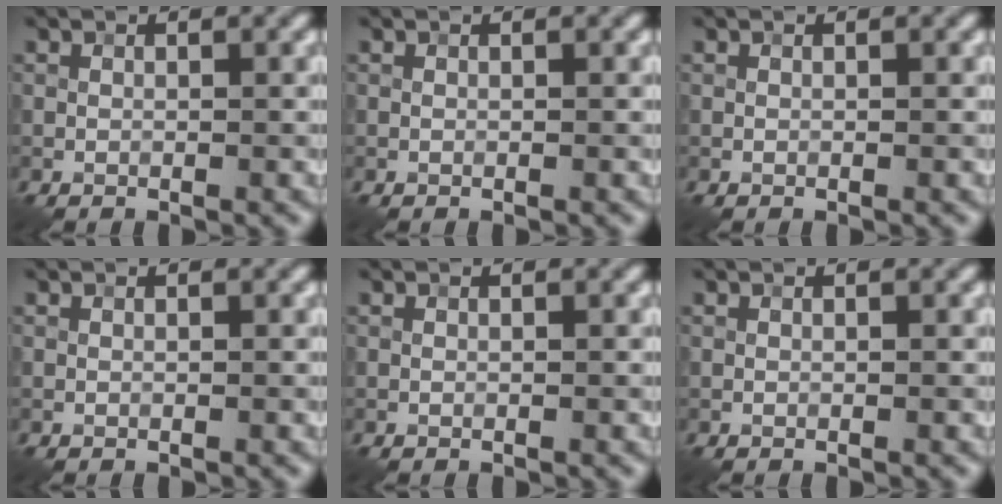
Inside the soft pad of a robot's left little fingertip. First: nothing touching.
{"total": 0.0}
{"total": 0.0}
{"total": 0.0}
{"total": 0.0}
{"total": 0.0}